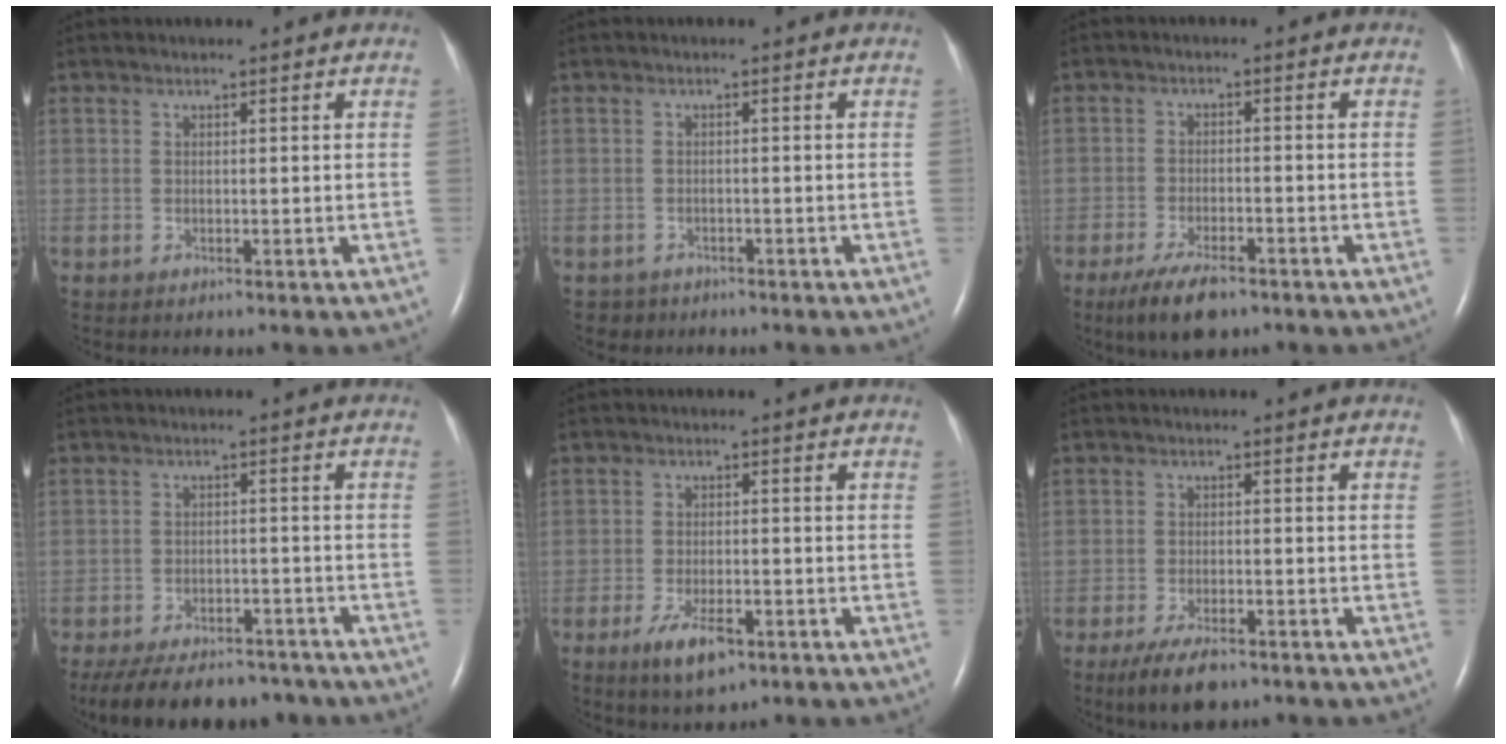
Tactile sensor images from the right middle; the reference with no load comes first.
{"total": 2.0, "force": [-1.5, 1.2, -0.5], "torque": [-0.004, 0.004, -0.024]}
{"total": 7.0, "force": [-5.0, 2.2, 4.4], "torque": [-0.083, -0.011, -0.084]}
{"total": 14.9, "force": [-12.0, 6.3, 6.1], "torque": [-0.132, -0.009, -0.167]}
{"total": 5.8, "force": [-3.3, 2.0, 4.3], "torque": [-0.082, -0.007, -0.052]}
{"total": 6.2, "force": [-4.5, 2.0, 3.8], "torque": [-0.073, -0.009, -0.075]}